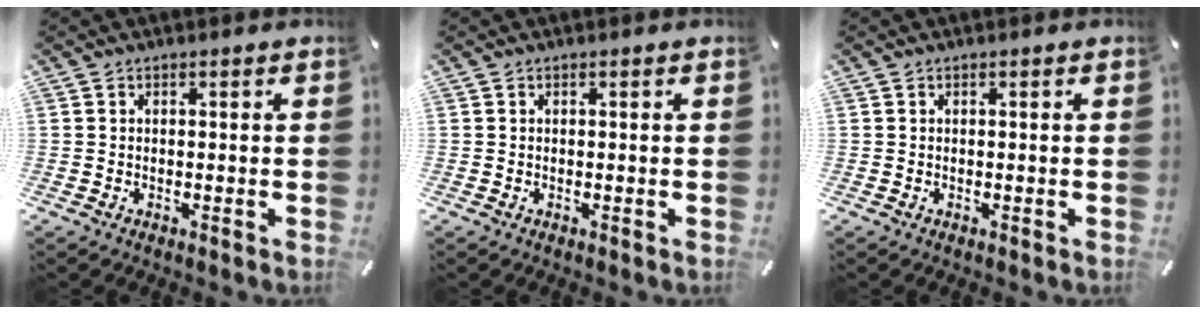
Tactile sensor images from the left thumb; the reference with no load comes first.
{"total": 0.0}
{"total": 0.0}